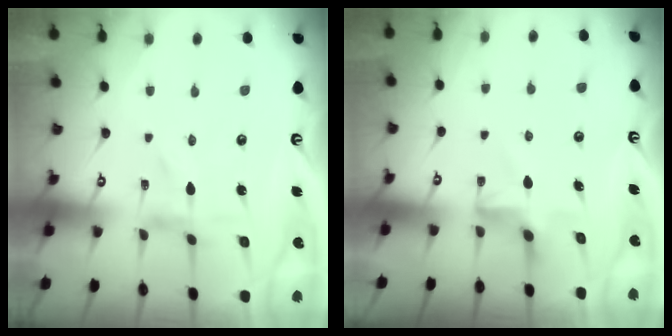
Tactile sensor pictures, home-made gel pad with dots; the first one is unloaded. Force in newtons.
{"total": 3.7, "press": 3.6, "slide": 0.6}